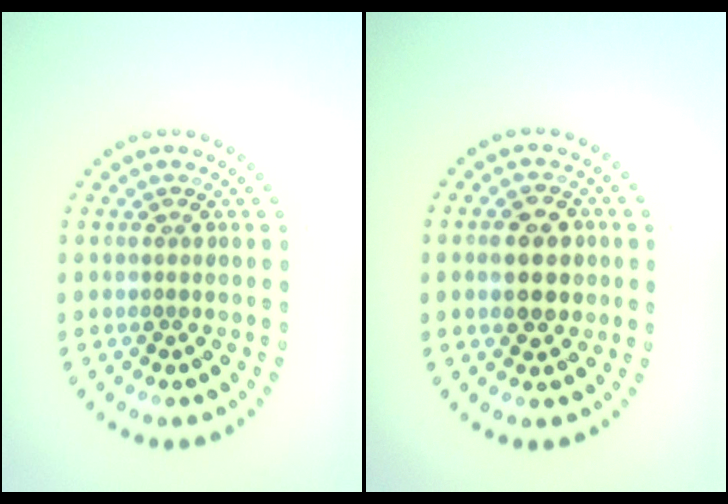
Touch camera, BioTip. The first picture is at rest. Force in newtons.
{"total": 4.4, "press": 4.4, "slide": 0.1}